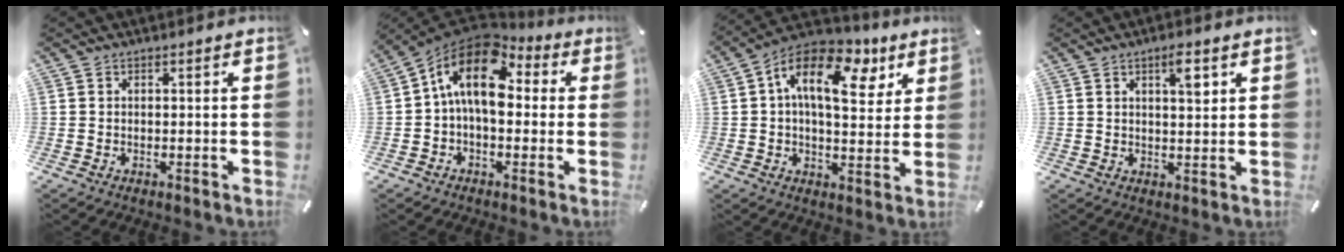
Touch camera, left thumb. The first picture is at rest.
{"total": 13.6, "force": [3.0, 8.1, 10.5], "torque": [-0.203, -0.007, 0.052]}
{"total": 15.8, "force": [6.5, 8.3, 11.8], "torque": [-0.199, -0.024, 0.109]}
{"total": 5.0, "force": [2.4, 1.5, 4.1], "torque": [-0.055, -0.008, 0.033]}